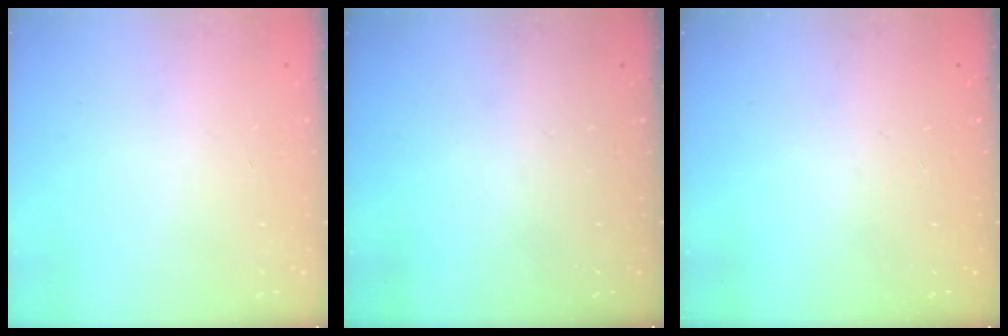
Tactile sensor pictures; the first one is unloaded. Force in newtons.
{"total": 0.0}
{"total": 0.0}